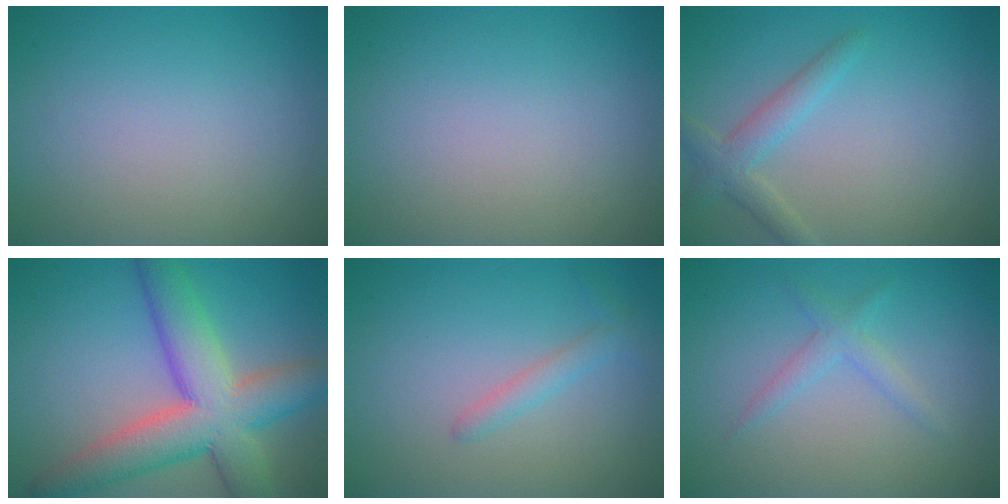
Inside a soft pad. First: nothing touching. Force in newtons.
{"total": 0.0}
{"total": 2.5, "press": 2.5, "slide": 0.1}
{"total": 9.5, "press": 9.5, "slide": 0.5}
{"total": 1.5, "press": 1.5, "slide": 0.1}
{"total": 1.7, "press": 1.7, "slide": 0.1}